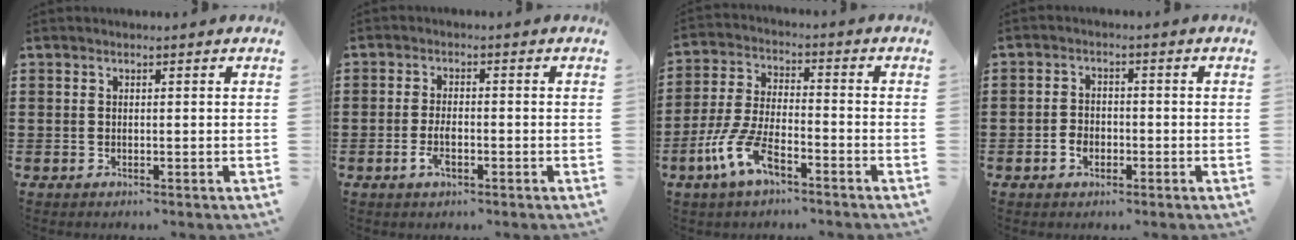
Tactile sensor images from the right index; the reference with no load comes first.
{"total": 3.2, "force": [-1.3, 1.2, 2.6], "torque": [-0.062, -0.007, -0.025]}
{"total": 8.7, "force": [-5.2, 3.0, 6.3], "torque": [-0.158, -0.007, -0.102]}
{"total": 2.5, "force": [-1.1, 1.9, 1.2], "torque": [-0.026, 0.001, -0.023]}